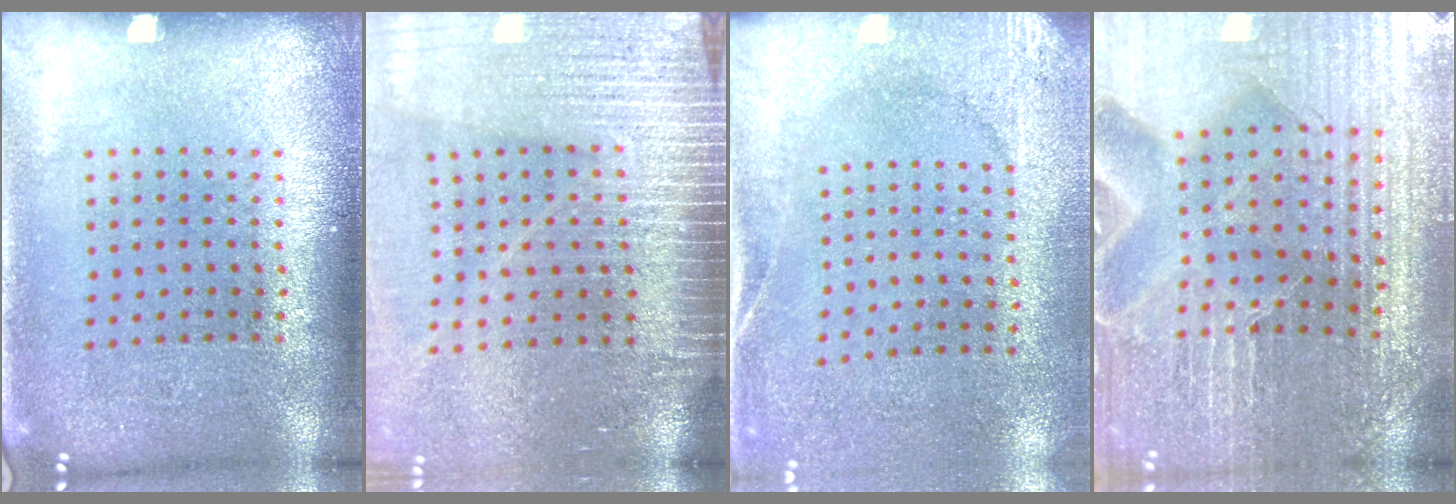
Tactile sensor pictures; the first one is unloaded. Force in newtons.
{"total": 4.2, "press": 3.6, "slide": 2.1}
{"total": 2.6, "press": 2.0, "slide": 1.6}
{"total": 3.9, "press": 3.8, "slide": 0.7}